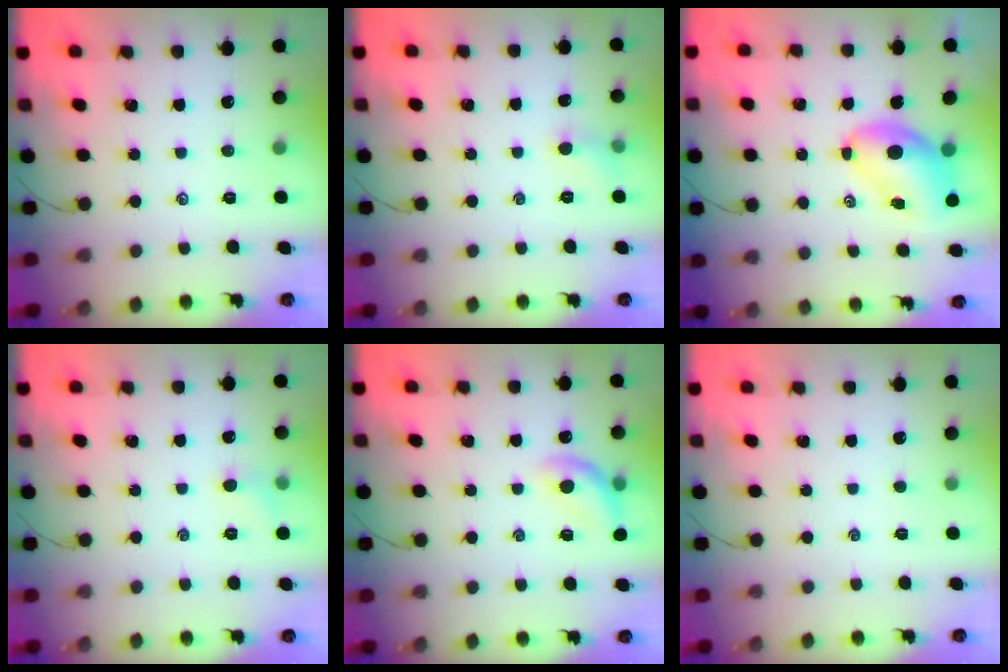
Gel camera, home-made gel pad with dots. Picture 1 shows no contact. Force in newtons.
{"total": 4.1, "press": 3.8, "slide": 1.4}
{"total": 8.3, "press": 7.8, "slide": 2.6}
{"total": 4.5, "press": 4.2, "slide": 1.4}
{"total": 11.4, "press": 11.2, "slide": 2.4}
{"total": 0.0}